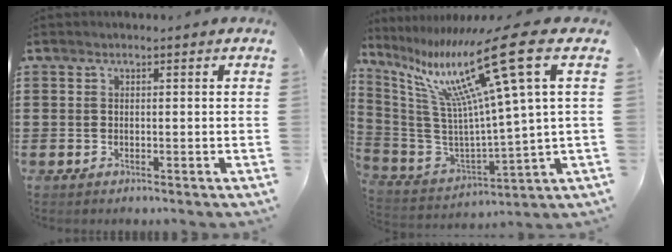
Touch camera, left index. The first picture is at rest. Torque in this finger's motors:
{"motor_torque": [1.11, -1.03, 1.05, 0.21]}